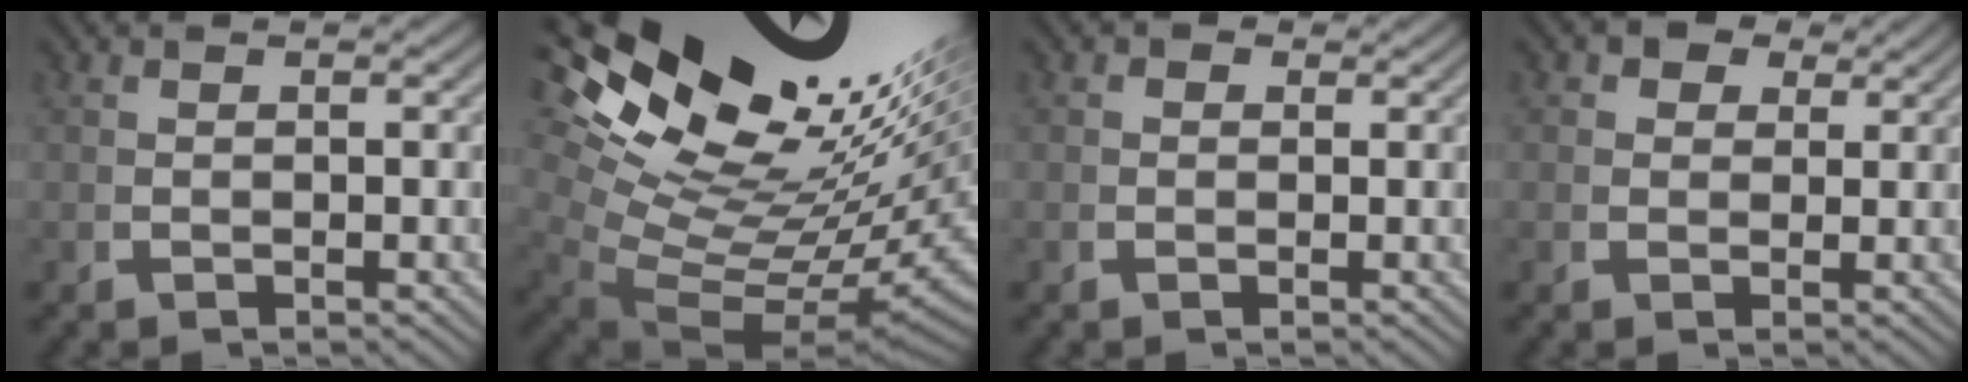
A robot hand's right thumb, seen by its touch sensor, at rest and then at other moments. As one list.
[{"total": 19.6, "force": [3.1, 12.2, 15.0], "torque": [-0.228, -0.028, 0.061]}, {"total": 1.0, "force": [0.4, 0.9, 0.3], "torque": [-0.005, -0.004, 0.004]}, {"total": 3.4, "force": [1.8, 2.6, 1.4], "torque": [-0.028, -0.001, 0.025]}]